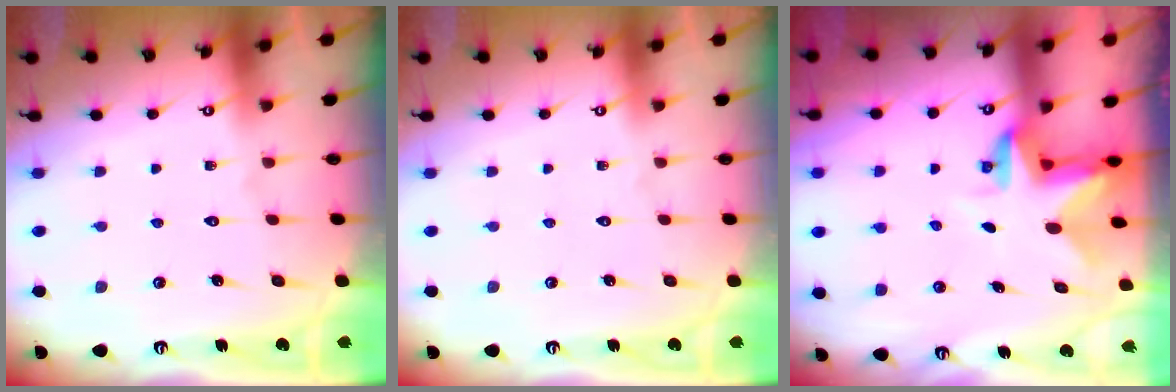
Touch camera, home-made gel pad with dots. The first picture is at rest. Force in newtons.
{"total": 0.0}
{"total": 3.0, "press": 3.0, "slide": 0.4}